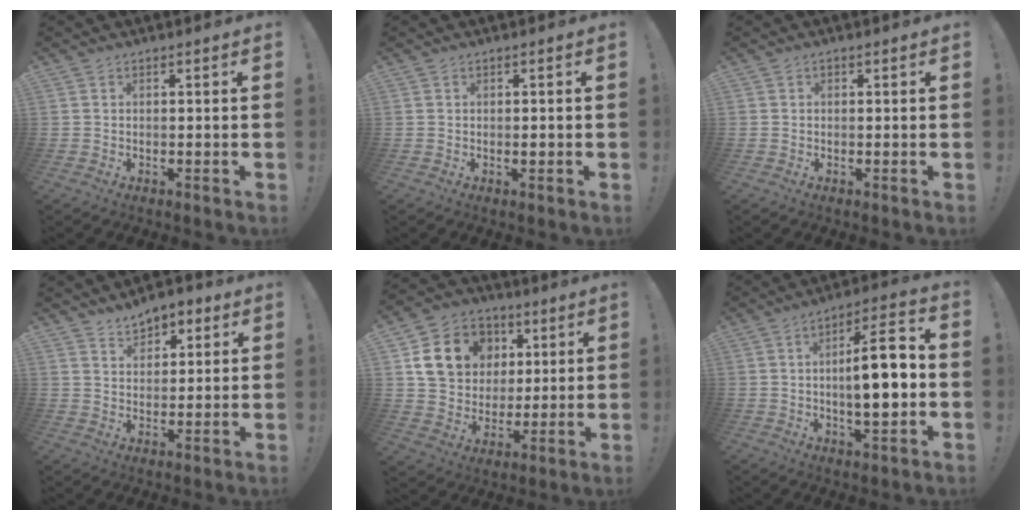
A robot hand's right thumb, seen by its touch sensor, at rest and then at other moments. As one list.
[{"total": 0.7, "force": [0.0, 0.4, 0.5], "torque": [-0.001, -0.002, -0.001]}, {"total": 0.6, "force": [-0.1, 0.6, 0.0], "torque": [-0.004, 0.003, 0.000]}, {"total": 6.1, "force": [4.2, 4.0, 2.0], "torque": [-0.023, -0.020, 0.076]}, {"total": 16.2, "force": [5.6, 13.4, 7.2], "torque": [-0.111, -0.008, 0.127]}, {"total": 13.6, "force": [-1.0, 3.9, 12.9], "torque": [-0.192, 0.002, -0.025]}]